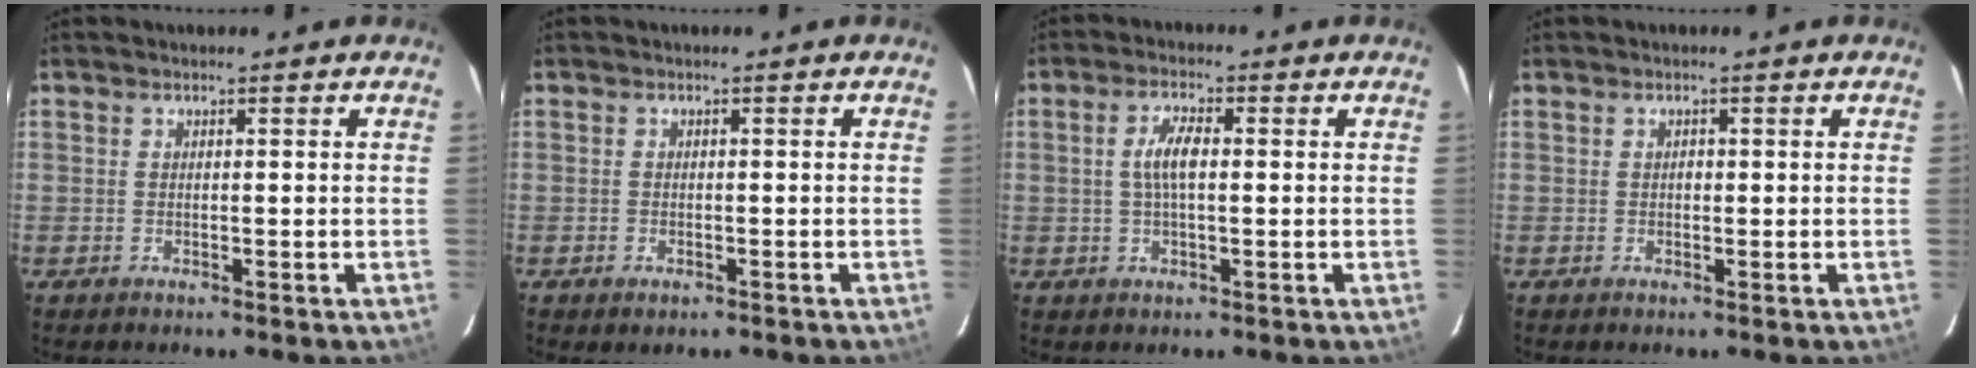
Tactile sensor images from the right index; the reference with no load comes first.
{"total": 1.6, "force": [-0.9, 1.0, 0.7], "torque": [-0.014, -0.004, -0.013]}
{"total": 4.6, "force": [0.3, 1.6, 4.3], "torque": [-0.086, 0.008, 0.008]}
{"total": 0.6, "force": [0.0, 0.6, 0.2], "torque": [-0.001, 0.002, 0.000]}